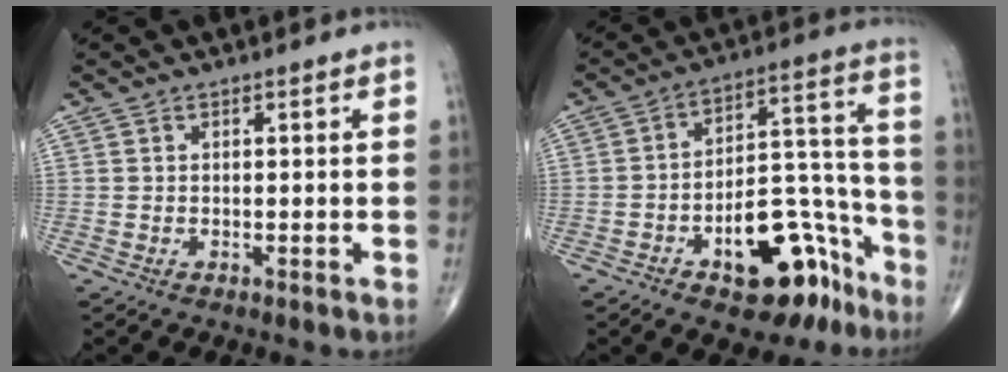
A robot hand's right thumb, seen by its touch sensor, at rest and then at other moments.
{"total": 18.6, "force": [-9.9, 9.0, 13.0], "torque": [-0.133, 0.093, -0.135]}